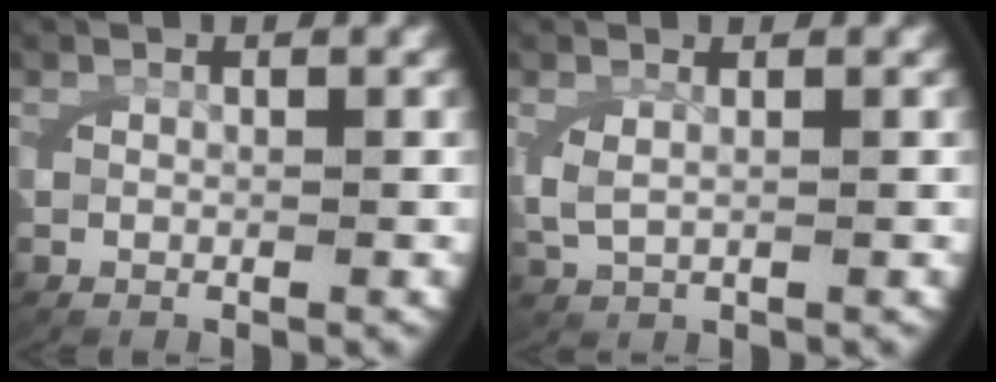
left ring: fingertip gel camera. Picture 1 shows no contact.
{"total": 2.2, "force": [0.4, 1.2, 1.7], "torque": [-0.054, -0.010, 0.018]}